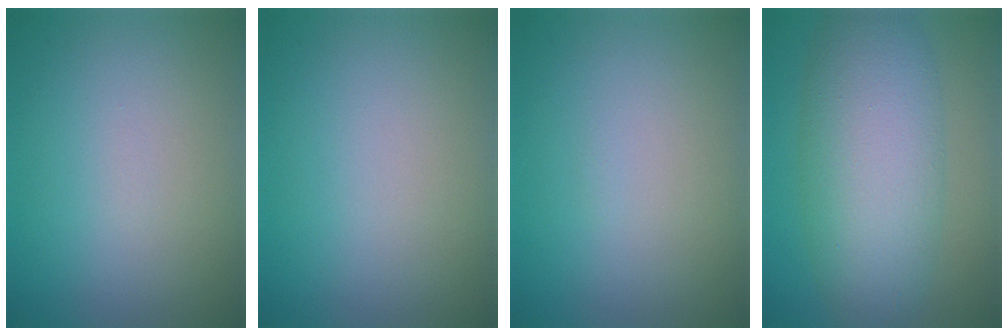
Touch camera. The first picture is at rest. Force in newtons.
{"total": 0.0}
{"total": 0.0}
{"total": 9.0, "press": 9.0, "slide": 0.2}